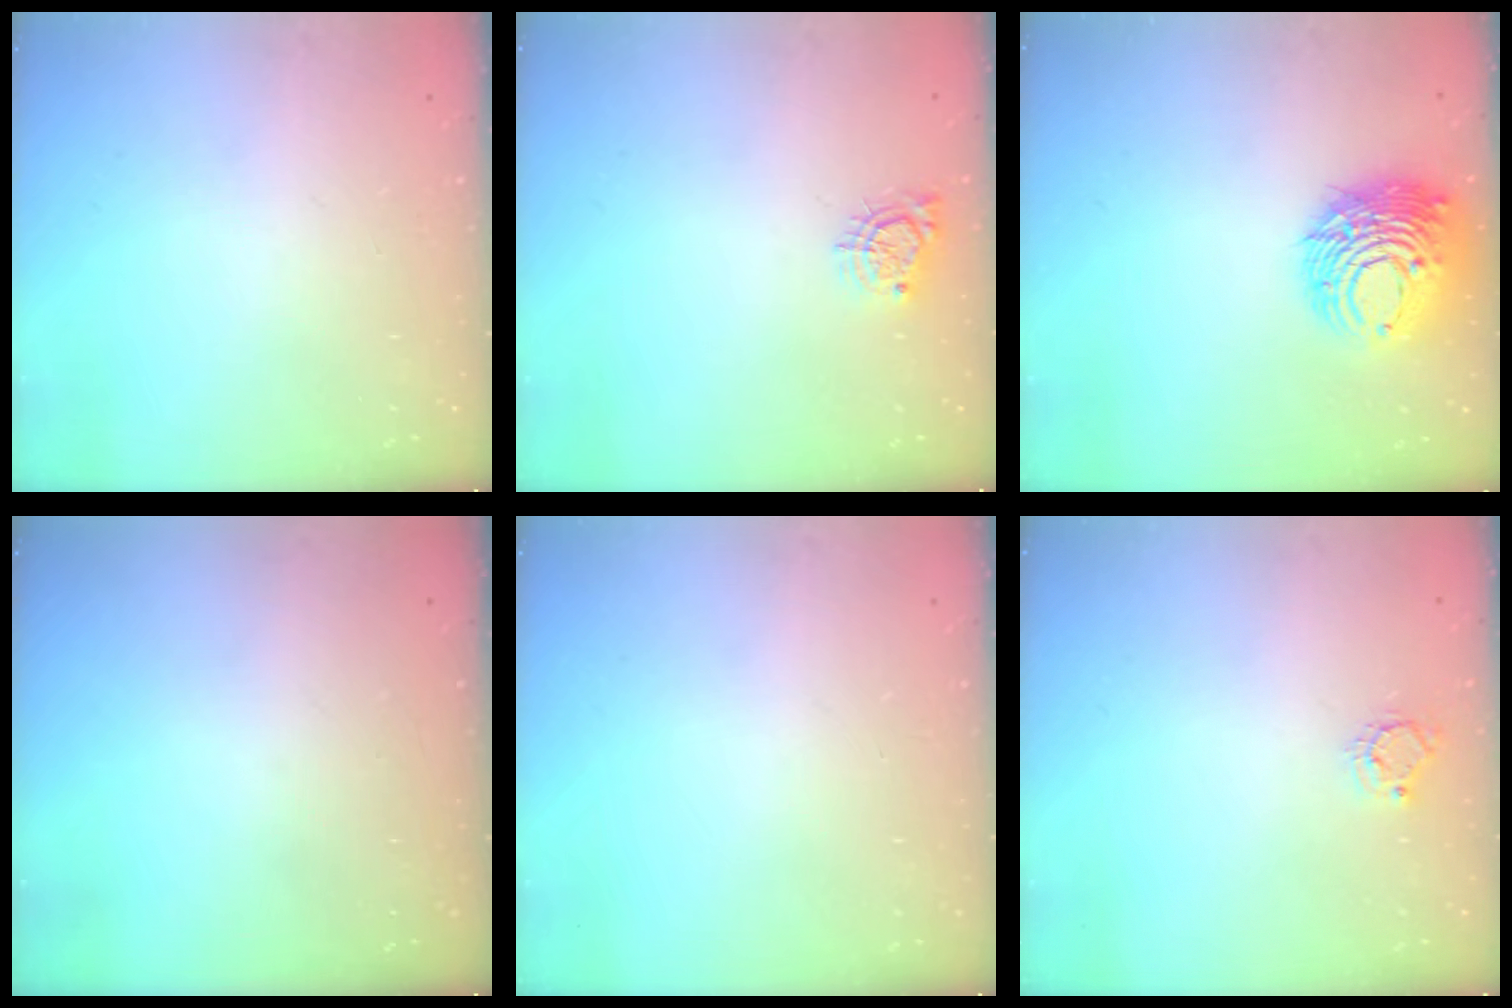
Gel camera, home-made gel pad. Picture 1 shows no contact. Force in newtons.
{"total": 5.9, "press": 5.9, "slide": 0.4}
{"total": 12.5, "press": 12.4, "slide": 1.5}
{"total": 0.0}
{"total": 0.0}
{"total": 5.6, "press": 5.6, "slide": 0.2}